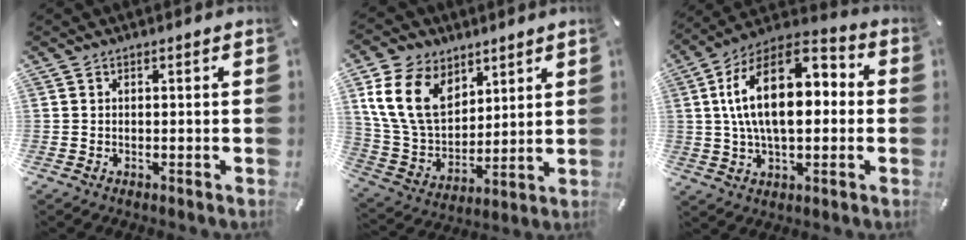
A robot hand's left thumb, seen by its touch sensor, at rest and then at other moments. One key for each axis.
{"total": 16.4, "fx": 7.5, "fy": 11.9, "fz": 8.4, "tx": -0.193, "ty": -0.023, "tz": 0.144}
{"total": 19.0, "fx": 2.7, "fy": 11.3, "fz": 15.1, "tx": -0.296, "ty": -0.003, "tz": 0.038}